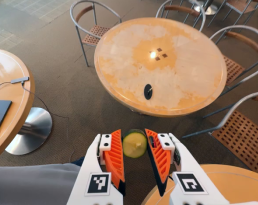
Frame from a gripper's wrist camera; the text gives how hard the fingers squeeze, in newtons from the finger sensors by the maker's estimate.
{"total": 8.3, "left": 8.2, "right": 8.5}